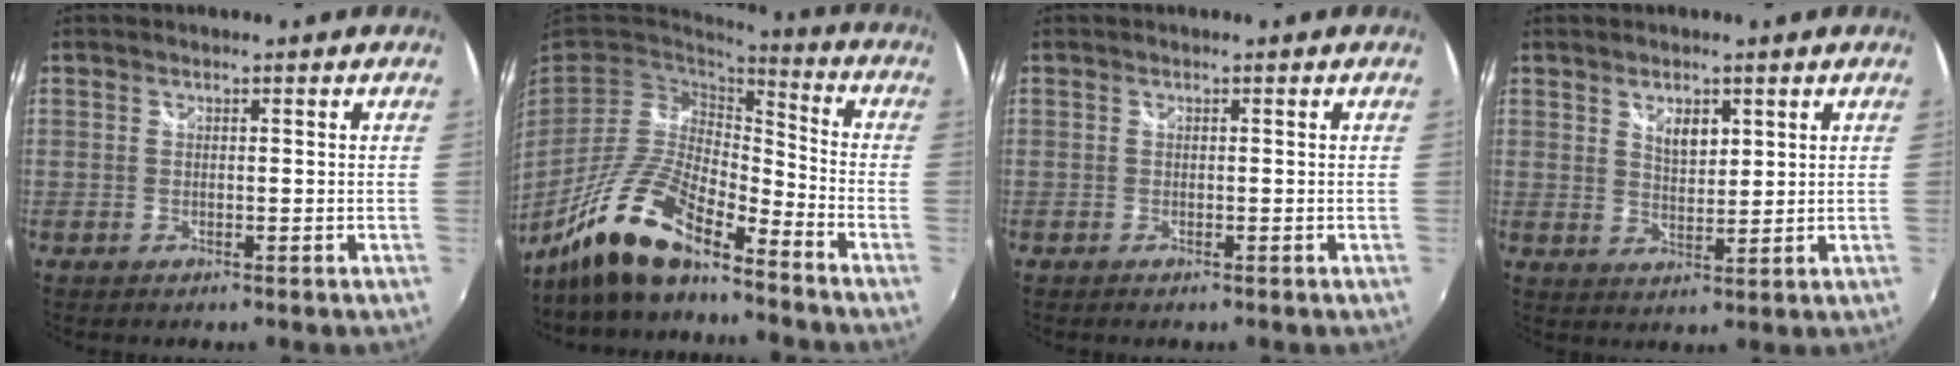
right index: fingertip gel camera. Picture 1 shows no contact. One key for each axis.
{"total": 15.9, "fx": -12.0, "fy": 4.0, "fz": 9.6, "tx": -0.198, "ty": -0.014, "tz": -0.228}
{"total": 0.0}
{"total": 4.2, "fx": 2.1, "fy": 2.3, "fz": 2.9, "tx": -0.043, "ty": 0.000, "tz": 0.036}